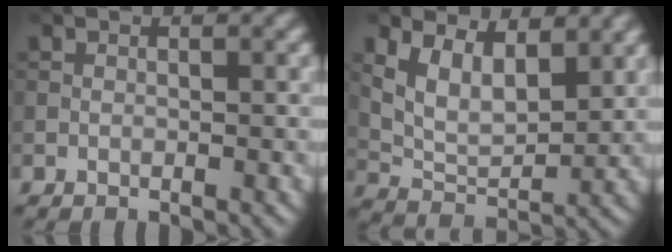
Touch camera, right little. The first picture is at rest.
{"total": 5.7, "force": [2.7, 3.3, 3.8], "torque": [-0.081, -0.012, 0.049]}